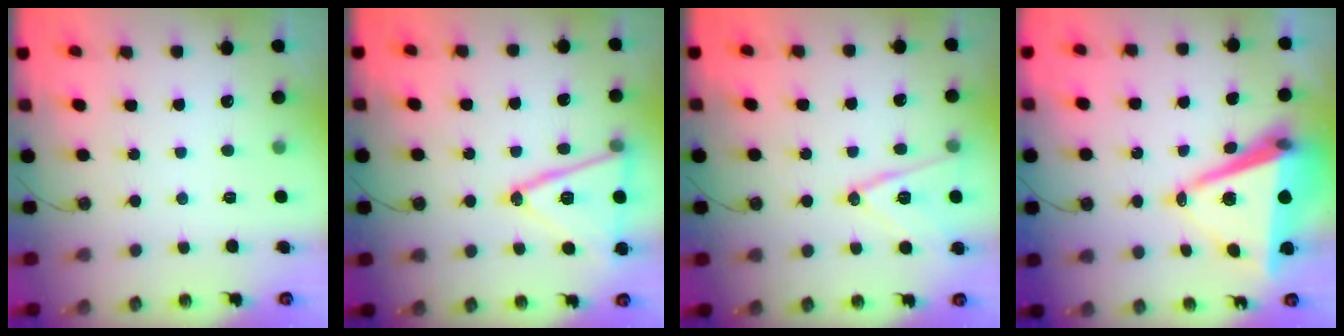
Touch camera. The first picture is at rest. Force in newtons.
{"total": 17.0, "press": 16.6, "slide": 3.4}
{"total": 13.6, "press": 13.2, "slide": 3.3}
{"total": 12.4, "press": 11.7, "slide": 4.0}